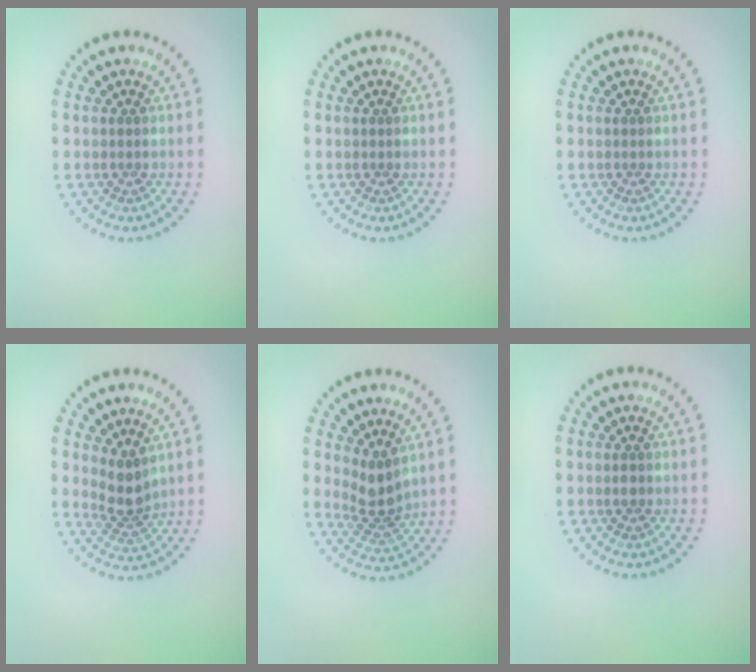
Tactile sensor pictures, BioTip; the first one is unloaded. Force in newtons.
{"total": 0.0}
{"total": 0.0}
{"total": 2.9, "press": 2.1, "slide": 1.9}
{"total": 2.9, "press": 2.2, "slide": 1.8}
{"total": 0.9, "press": 0.9, "slide": 0.0}